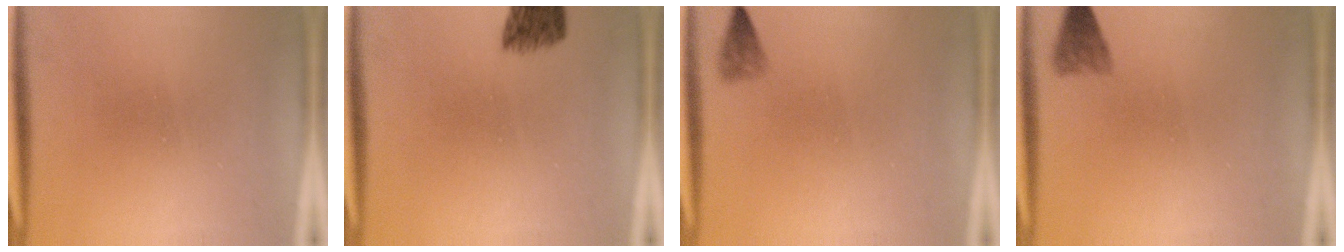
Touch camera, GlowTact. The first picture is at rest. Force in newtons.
{"total": 5.2}
{"total": 2.1}
{"total": 2.9}